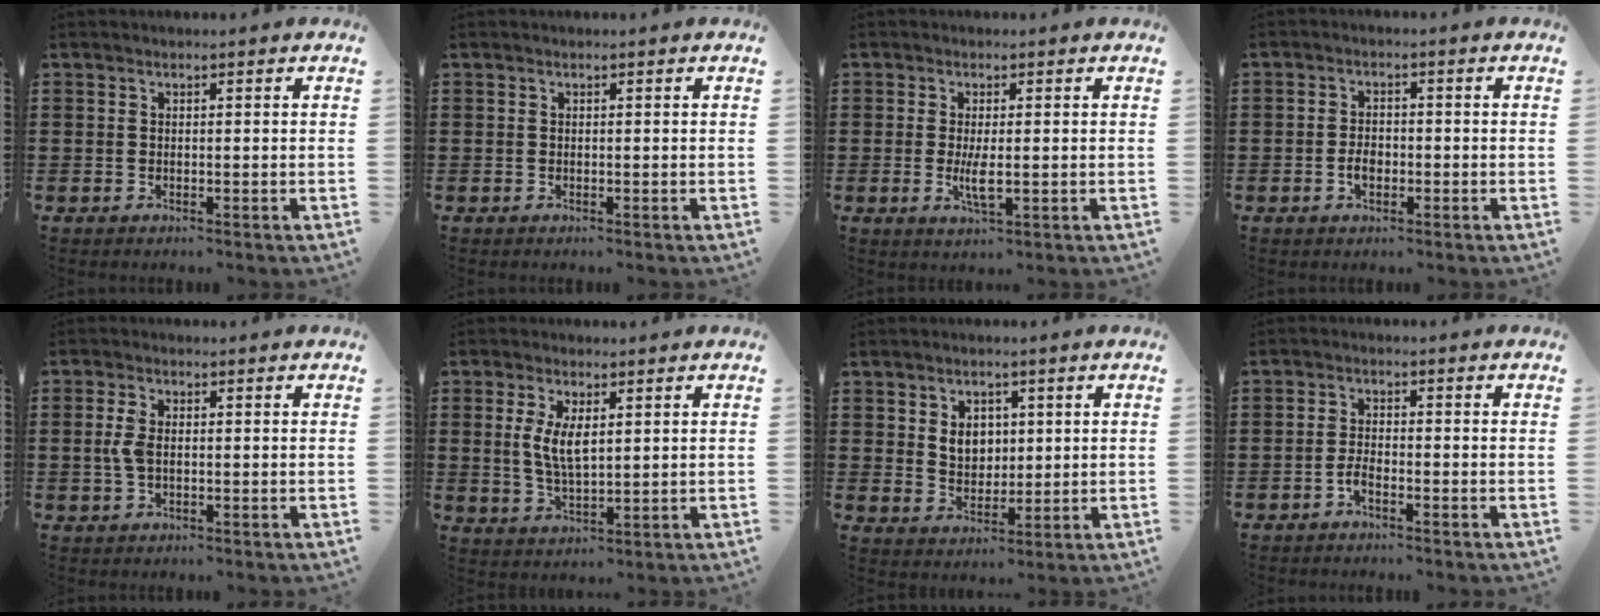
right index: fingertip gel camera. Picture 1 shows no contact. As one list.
[{"total": 0.0}, {"total": 3.4, "force": [-0.4, 0.7, 3.3], "torque": [-0.064, -0.006, -0.008]}, {"total": 2.5, "force": [-0.8, 1.5, 1.9], "torque": [-0.044, -0.001, -0.017]}, {"total": 3.4, "force": [0.1, 1.8, 2.9], "torque": [-0.075, 0.001, -0.005]}, {"total": 5.2, "force": [1.0, 2.2, 4.6], "torque": [-0.095, 0.006, 0.017]}, {"total": 4.5, "force": [1.2, 3.6, 2.5], "torque": [-0.053, 0.009, 0.017]}, {"total": 2.1, "force": [-1.3, 0.6, 1.6], "torque": [-0.038, 0.000, -0.027]}]